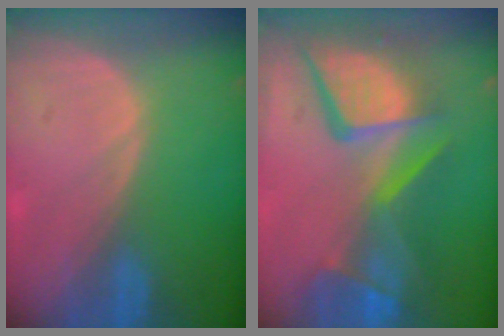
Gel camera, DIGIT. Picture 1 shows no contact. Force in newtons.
{"total": 13.6, "press": 11.1, "slide": 7.9}